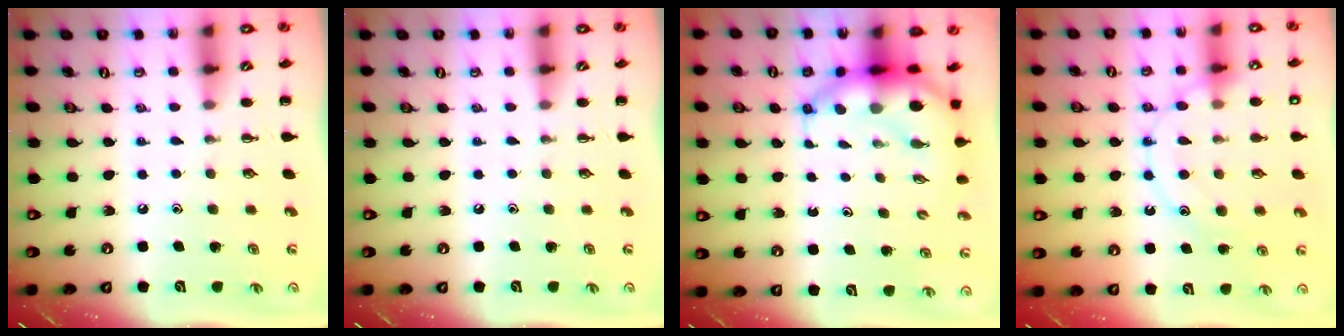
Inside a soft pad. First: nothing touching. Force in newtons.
{"total": 0.0}
{"total": 7.7, "press": 7.5, "slide": 1.7}
{"total": 15.2, "press": 15.2, "slide": 0.9}